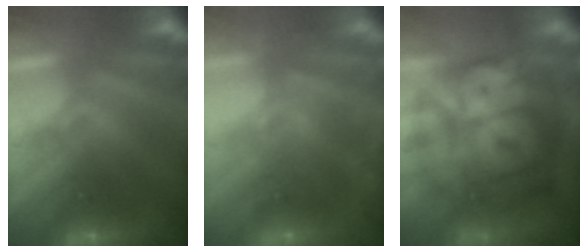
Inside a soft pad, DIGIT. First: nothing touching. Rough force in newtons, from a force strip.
{"total": 6.7}
{"total": 7.6}